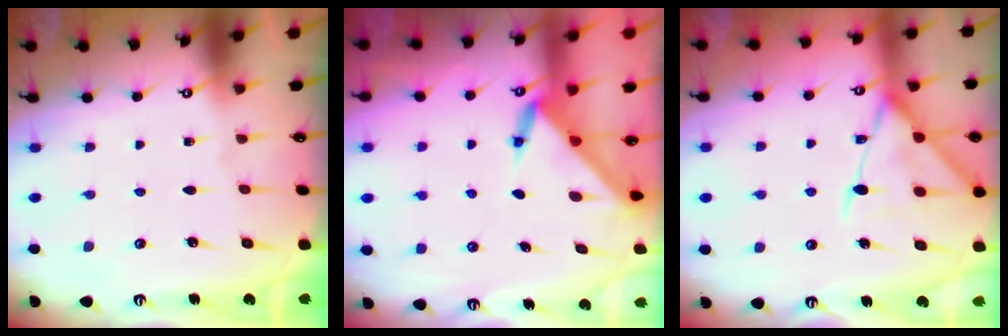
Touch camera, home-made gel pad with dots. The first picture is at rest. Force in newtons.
{"total": 3.3, "press": 3.3, "slide": 0.2}
{"total": 15.2, "press": 15.2, "slide": 1.1}